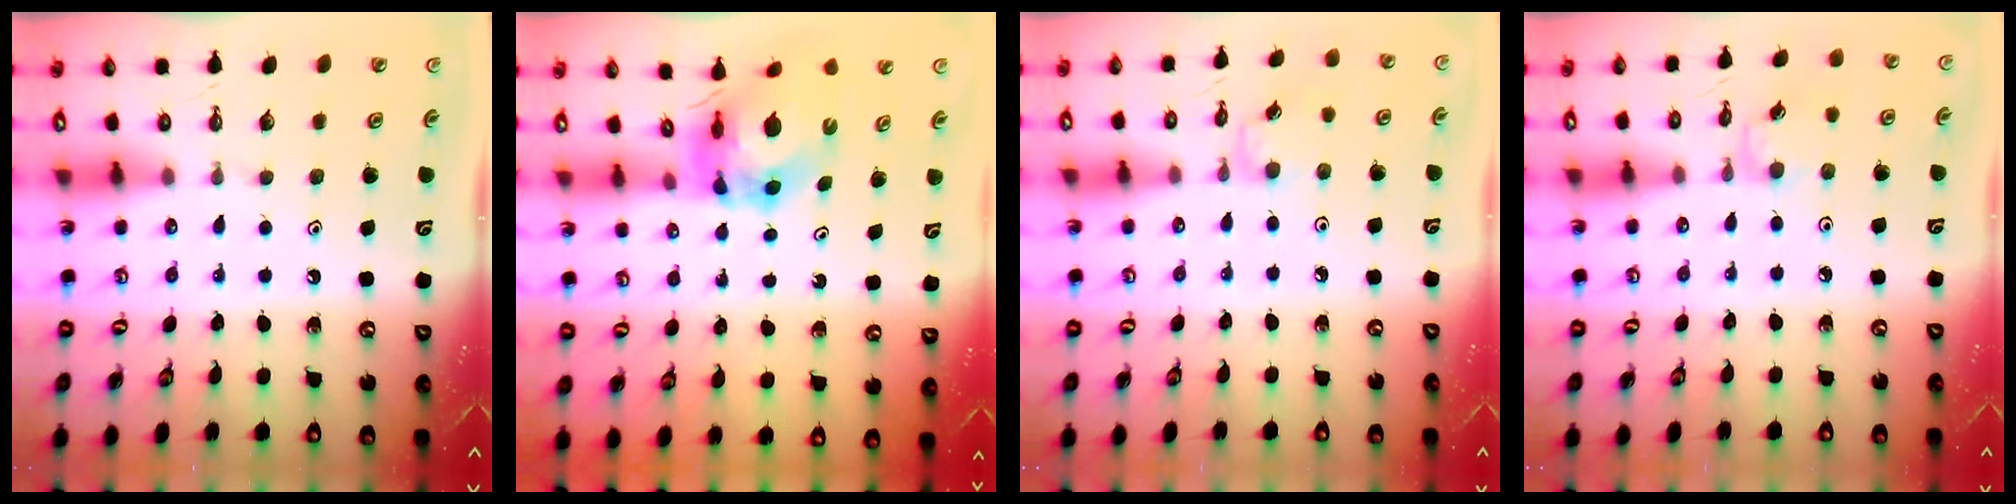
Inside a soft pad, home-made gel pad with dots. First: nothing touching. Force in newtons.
{"total": 5.8, "press": 5.8, "slide": 0.5}
{"total": 2.7, "press": 2.7, "slide": 0.5}
{"total": 2.7, "press": 2.7, "slide": 0.5}